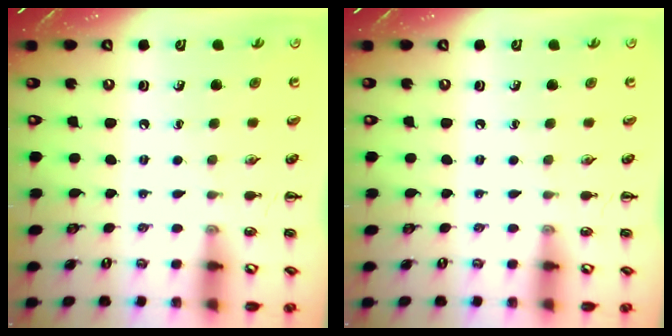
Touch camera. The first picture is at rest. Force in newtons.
{"total": 0.0}